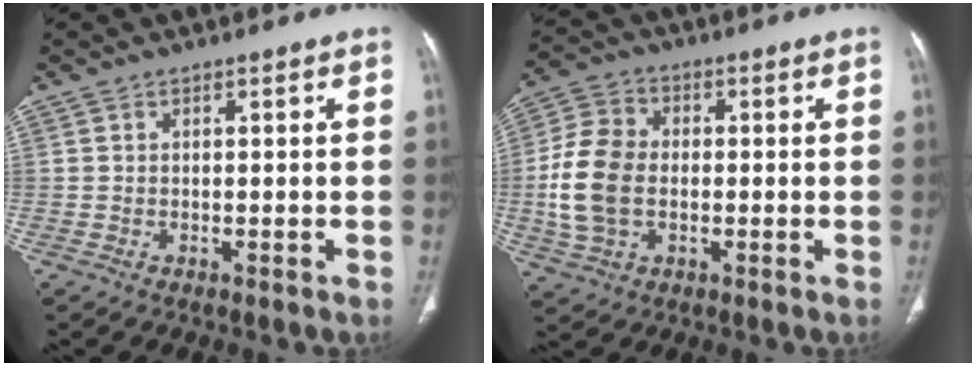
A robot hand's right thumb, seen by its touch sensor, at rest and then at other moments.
{"total": 11.7, "force": [-1.0, 8.3, 8.3], "torque": [-0.168, 0.014, -0.022]}